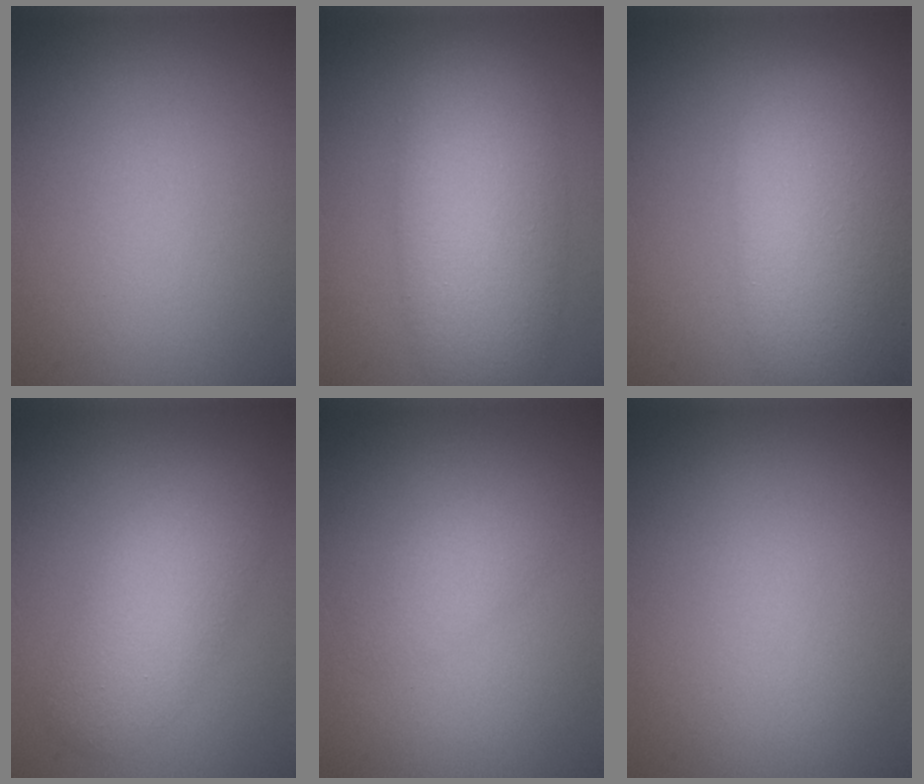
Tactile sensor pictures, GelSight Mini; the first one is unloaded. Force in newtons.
{"total": 7.7, "press": 7.7, "slide": 0.6}
{"total": 10.6, "press": 10.6, "slide": 0.5}
{"total": 4.7, "press": 4.7, "slide": 0.3}
{"total": 1.8, "press": 1.8, "slide": 0.0}
{"total": 0.0}